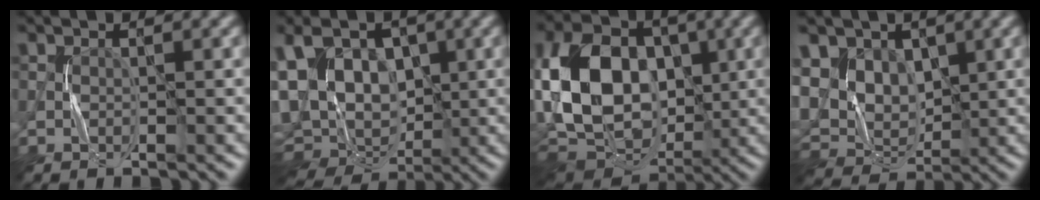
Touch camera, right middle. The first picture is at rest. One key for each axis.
{"total": 14.2, "fx": 1.2, "fy": 10.0, "fz": 10.0, "tx": -0.179, "ty": 0.020, "tz": 0.022}
{"total": 14.0, "fx": 1.0, "fy": 10.0, "fz": 9.7, "tx": -0.213, "ty": 0.012, "tz": 0.004}
{"total": 8.1, "fx": 2.4, "fy": 6.4, "fz": 4.3, "tx": -0.099, "ty": 0.004, "tz": 0.044}